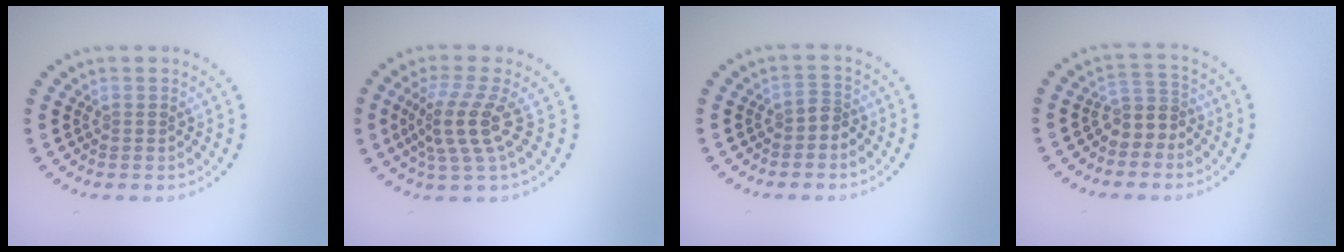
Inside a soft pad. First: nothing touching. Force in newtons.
{"total": 4.1, "press": 3.0, "slide": 2.8}
{"total": 1.3, "press": 1.0, "slide": 0.8}
{"total": 2.5, "press": 1.9, "slide": 1.6}